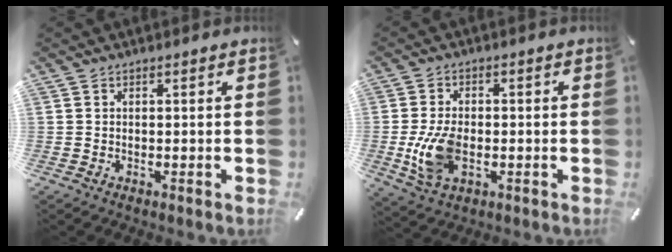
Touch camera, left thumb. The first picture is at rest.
{"total": 10.0, "force": [-1.8, 6.2, 7.6], "torque": [-0.159, -0.005, -0.031]}